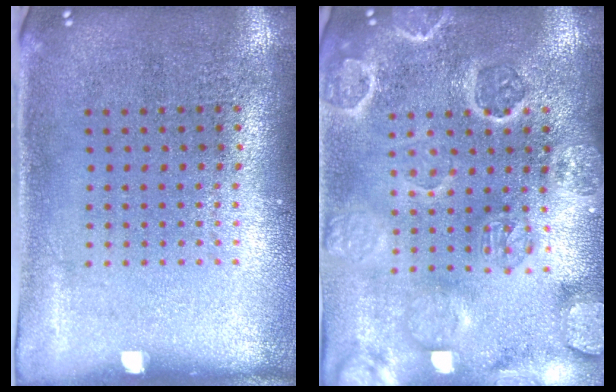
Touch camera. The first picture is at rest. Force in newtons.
{"total": 3.3, "press": 3.1, "slide": 1.0}